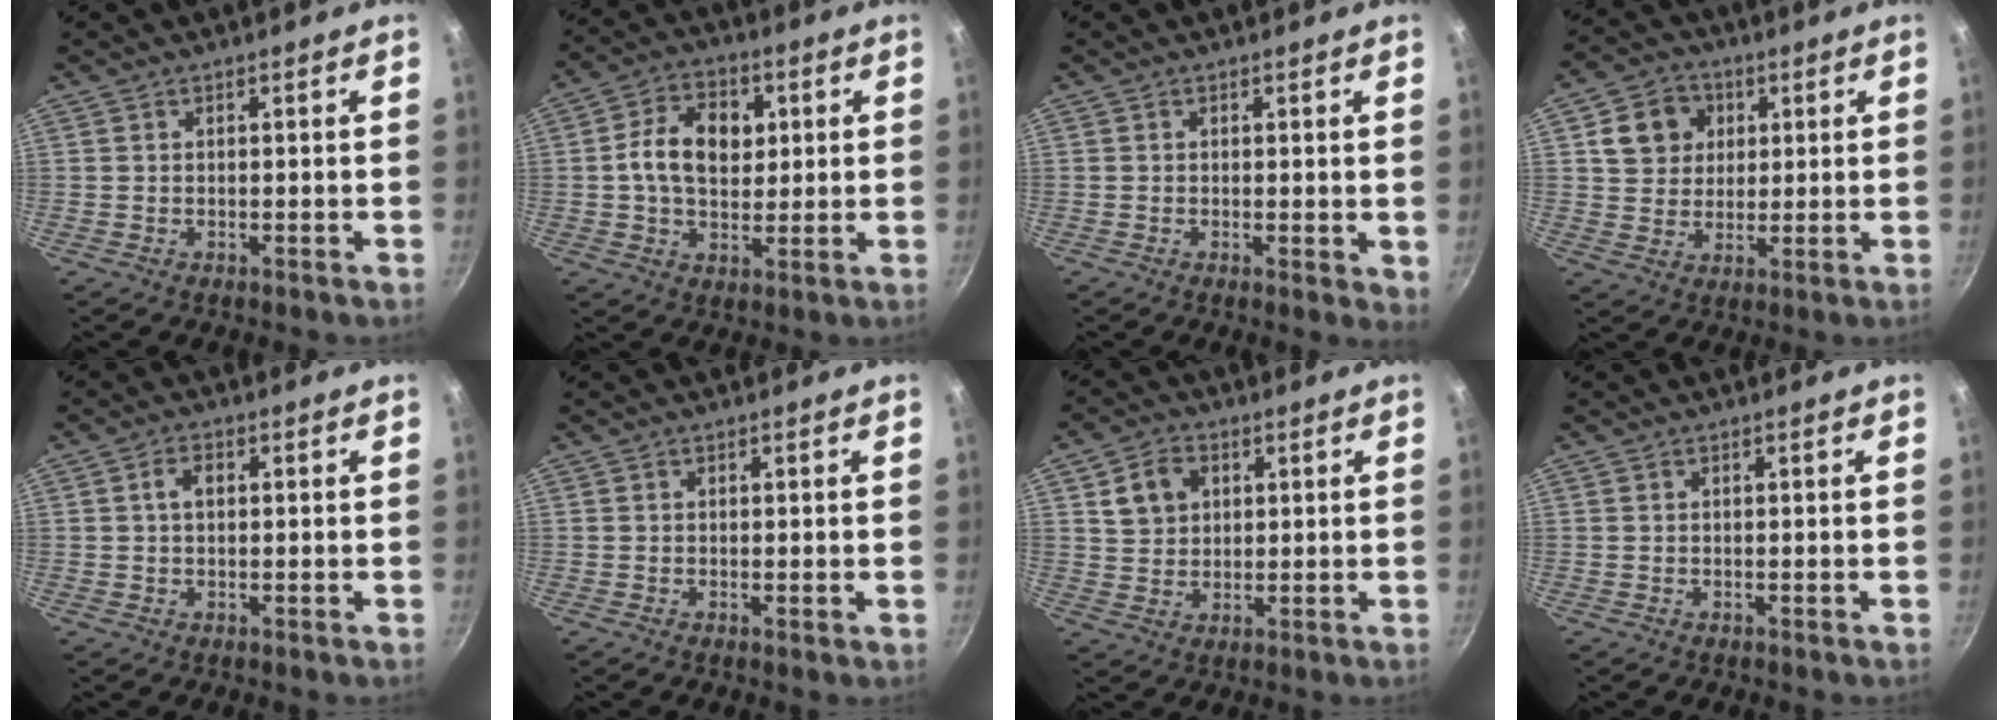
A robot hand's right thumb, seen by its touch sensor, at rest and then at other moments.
{"total": 11.7, "force": [1.6, 8.0, 8.3], "torque": [-0.116, 0.007, 0.024]}
{"total": 2.6, "force": [0.2, 0.8, 2.5], "torque": [-0.036, -0.010, 0.000]}
{"total": 9.7, "force": [2.9, 8.3, 4.0], "torque": [-0.037, -0.004, 0.047]}
{"total": 2.8, "force": [0.5, 1.8, 2.1], "torque": [-0.037, 0.009, 0.007]}
{"total": 0.6, "force": [0.0, 0.1, 0.6], "torque": [-0.012, -0.004, 0.000]}
{"total": 6.9, "force": [2.4, 5.5, 3.5], "torque": [-0.039, -0.003, 0.044]}
{"total": 0.0}